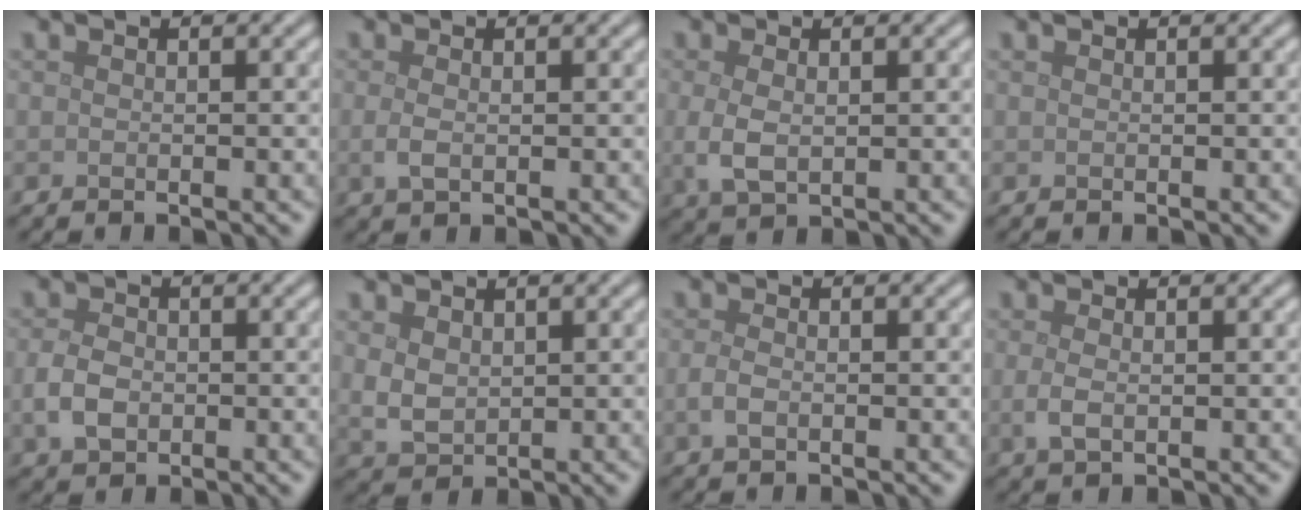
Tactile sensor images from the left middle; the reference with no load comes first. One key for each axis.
{"total": 1.5, "fx": -0.1, "fy": 0.8, "fz": 1.3, "tx": -0.033, "ty": -0.004, "tz": -0.002}
{"total": 2.9, "fx": -0.1, "fy": 1.8, "fz": 2.3, "tx": -0.058, "ty": -0.004, "tz": 0.002}
{"total": 0.0}
{"total": 3.2, "fx": -0.6, "fy": 2.3, "fz": 2.1, "tx": -0.047, "ty": -0.003, "tz": -0.014}
{"total": 2.6, "fx": 0.6, "fy": 1.9, "fz": 1.7, "tx": -0.042, "ty": -0.003, "tz": 0.017}
{"total": 1.6, "fx": -0.4, "fy": 0.9, "fz": 1.2, "tx": -0.029, "ty": -0.002, "tz": -0.011}
{"total": 1.8, "fx": -0.2, "fy": 1.0, "fz": 1.5, "tx": -0.039, "ty": -0.005, "tz": -0.003}